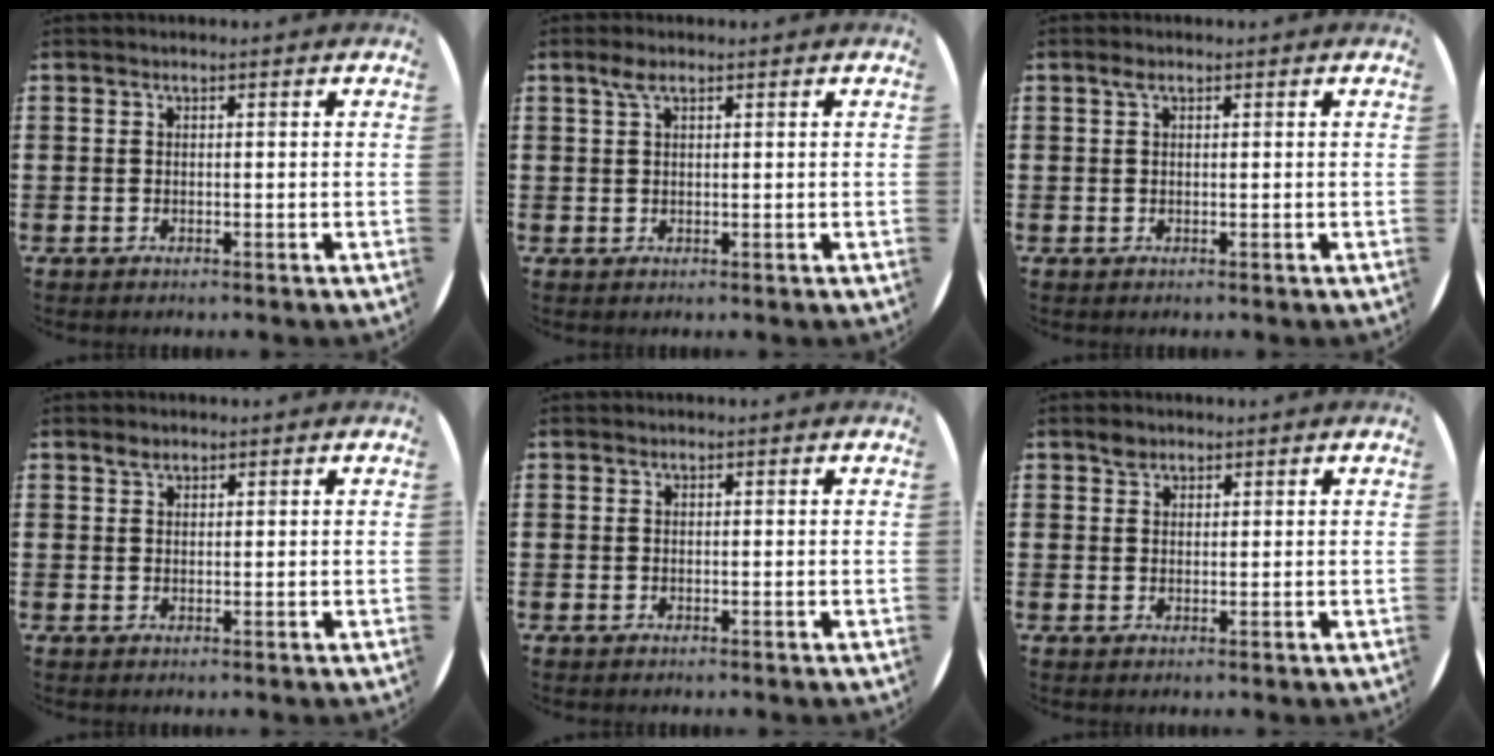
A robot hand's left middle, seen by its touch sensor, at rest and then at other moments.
{"total": 1.9, "force": [1.1, 0.6, 1.5], "torque": [-0.031, 0.006, 0.017]}
{"total": 1.0, "force": [0.5, 0.4, 0.7], "torque": [-0.015, 0.005, 0.008]}
{"total": 1.3, "force": [1.1, 0.6, 0.4], "torque": [-0.001, 0.001, 0.019]}
{"total": 0.0}
{"total": 1.7, "force": [1.4, 0.9, 0.2], "torque": [0.003, 0.000, 0.025]}